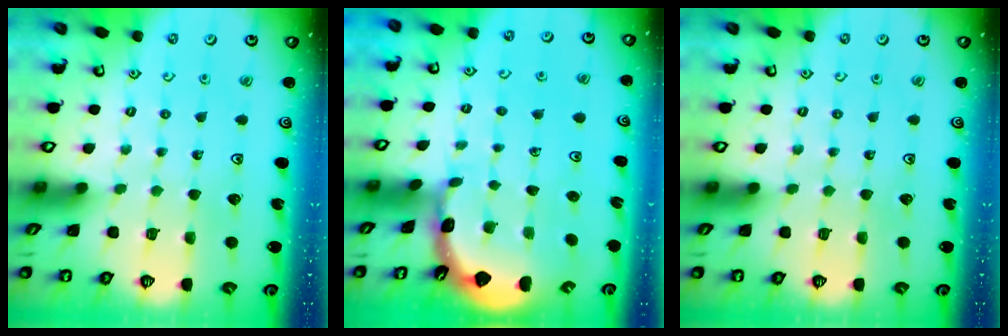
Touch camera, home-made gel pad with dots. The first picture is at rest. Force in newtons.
{"total": 1.7, "press": 1.7, "slide": 0.1}
{"total": 0.0}